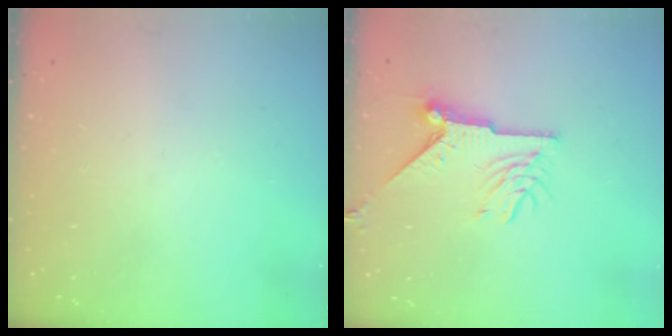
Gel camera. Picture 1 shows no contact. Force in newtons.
{"total": 9.2, "press": 9.2, "slide": 0.3}